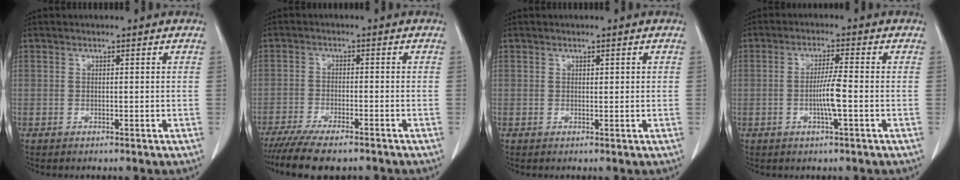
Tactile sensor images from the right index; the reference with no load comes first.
{"total": 10.3, "force": [-8.5, 2.0, 5.4], "torque": [-0.079, -0.014, -0.131]}
{"total": 0.7, "force": [0.3, 0.3, 0.5], "torque": [-0.006, 0.000, 0.005]}
{"total": 4.4, "force": [-0.9, -0.2, 4.3], "torque": [-0.081, -0.001, -0.017]}